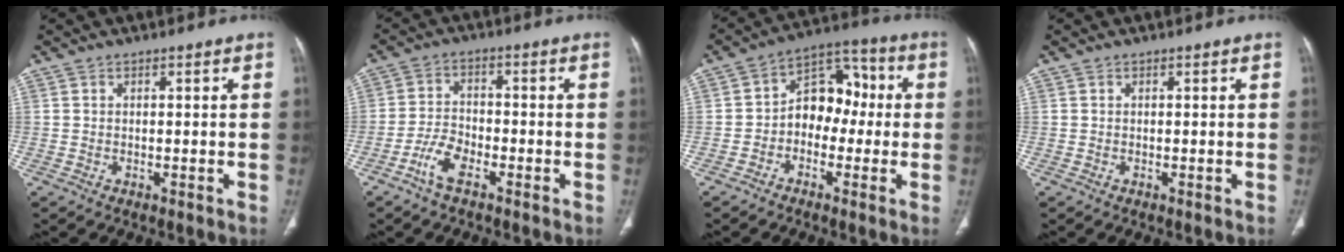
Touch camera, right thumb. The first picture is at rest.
{"total": 5.5, "force": [-3.5, 2.4, 3.5], "torque": [-0.075, 0.020, -0.068]}
{"total": 10.3, "force": [-0.9, 7.5, 7.0], "torque": [-0.064, 0.043, -0.031]}
{"total": 0.0}